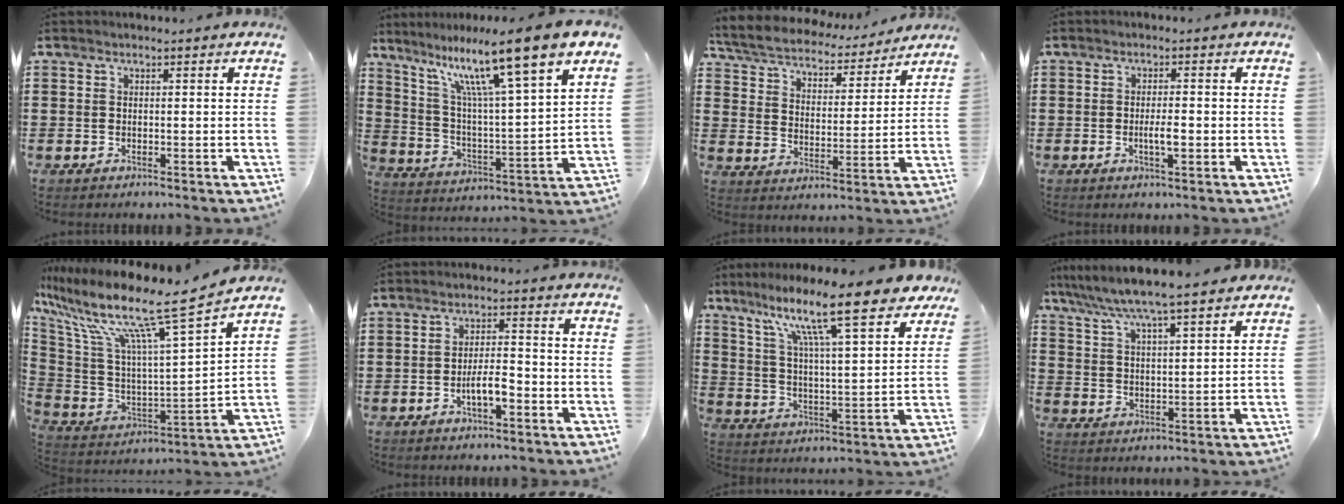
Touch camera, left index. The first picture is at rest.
{"total": 13.5, "force": [9.5, 0.4, 9.5], "torque": [-0.196, -0.058, 0.148]}
{"total": 5.2, "force": [5.1, 0.9, 1.0], "torque": [-0.046, -0.036, 0.083]}
{"total": 3.0, "force": [-0.5, 0.7, 2.9], "torque": [-0.050, 0.000, -0.009]}
{"total": 14.6, "force": [10.1, 1.3, 10.5], "torque": [-0.220, -0.061, 0.155]}
{"total": 4.6, "force": [-1.8, 1.3, 4.0], "torque": [-0.076, 0.006, -0.035]}
{"total": 13.4, "force": [10.2, 1.7, 8.6], "torque": [-0.173, -0.059, 0.164]}
{"total": 6.1, "force": [5.5, -0.4, 2.7], "torque": [-0.076, -0.030, 0.091]}